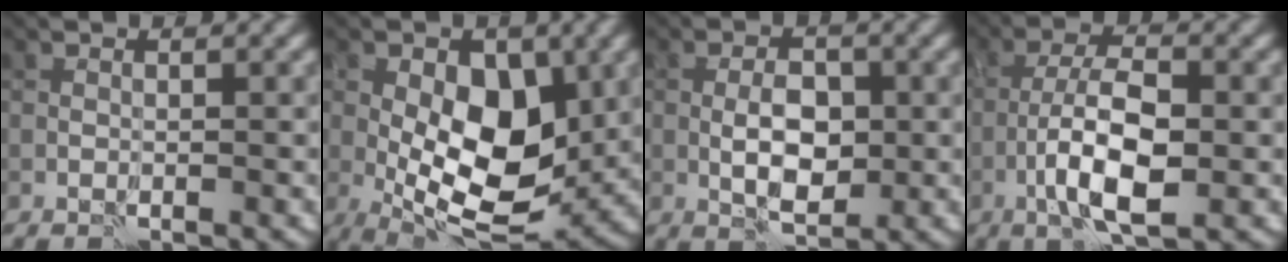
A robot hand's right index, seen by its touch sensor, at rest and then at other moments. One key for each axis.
{"total": 10.7, "fx": 0.0, "fy": 5.9, "fz": 8.9, "tx": -0.138, "ty": -0.001, "tz": -0.006}
{"total": 3.9, "fx": -0.3, "fy": 2.3, "fz": 3.2, "tx": -0.057, "ty": 0.001, "tz": -0.007}
{"total": 6.5, "fx": -2.0, "fy": 2.4, "fz": 5.7, "tx": -0.106, "ty": 0.005, "tz": -0.041}